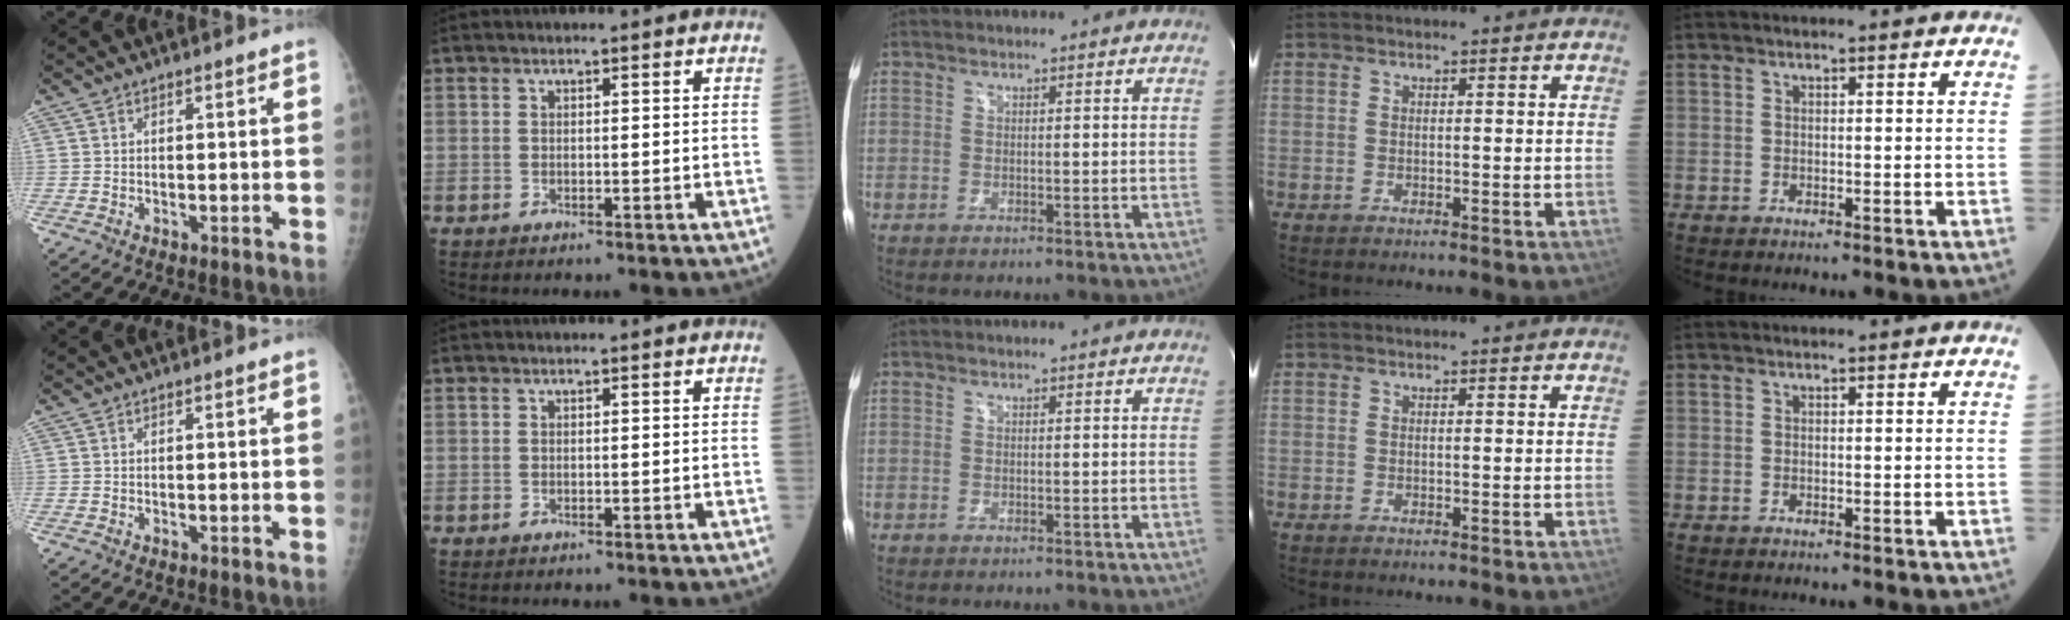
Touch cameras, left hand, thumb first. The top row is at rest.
{}